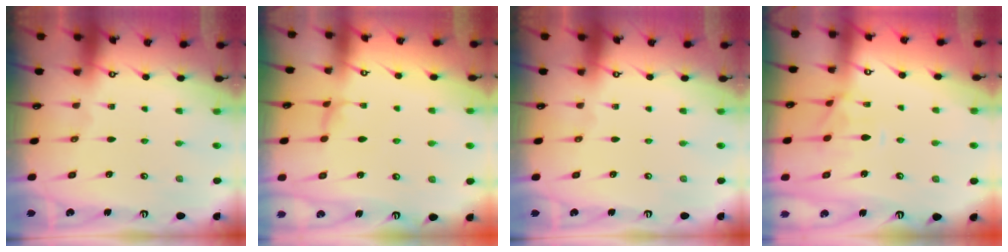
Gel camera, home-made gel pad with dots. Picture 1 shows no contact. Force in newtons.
{"total": 2.4, "press": 2.4, "slide": 0.4}
{"total": 0.0}
{"total": 1.9, "press": 1.7, "slide": 0.9}